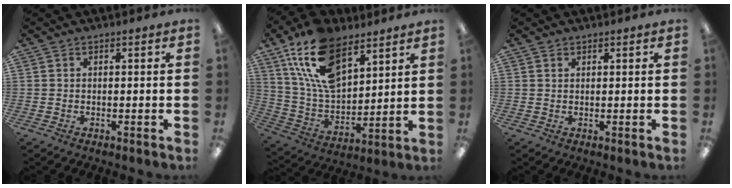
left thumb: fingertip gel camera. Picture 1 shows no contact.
{"total": 18.7, "force": [10.7, 10.1, 11.6], "torque": [-0.248, -0.039, 0.196]}
{"total": 0.8, "force": [0.6, 0.5, 0.1], "torque": [-0.002, 0.001, 0.013]}